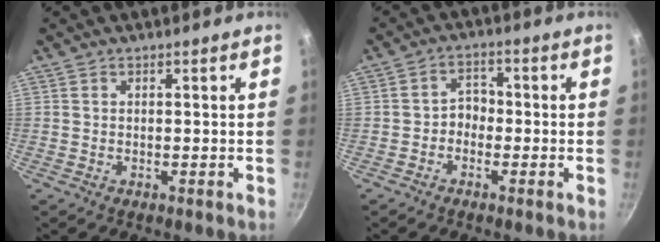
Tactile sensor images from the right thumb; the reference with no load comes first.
{"total": 3.3, "force": [-1.3, 2.6, 1.5], "torque": [-0.004, 0.023, -0.030]}